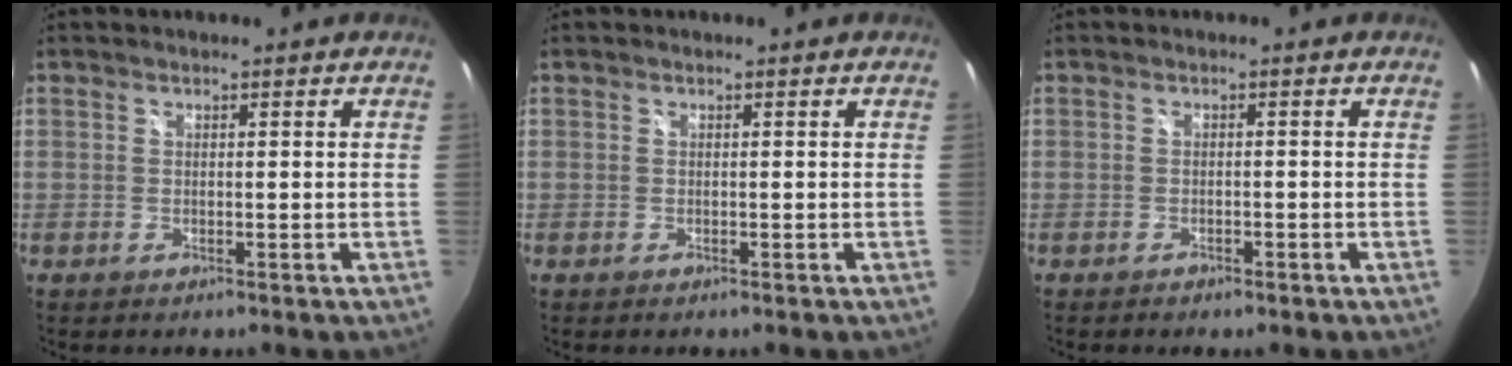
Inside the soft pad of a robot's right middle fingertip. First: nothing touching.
{"total": 0.0}
{"total": 1.9, "force": [-1.5, 0.8, 0.8], "torque": [-0.017, -0.007, -0.022]}